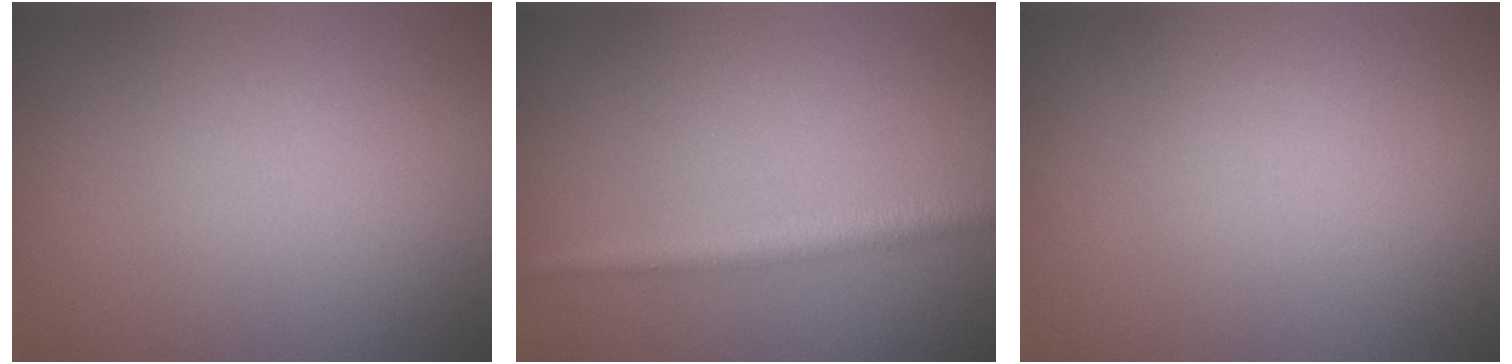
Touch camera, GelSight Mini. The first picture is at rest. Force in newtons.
{"total": 2.7, "press": 2.7, "slide": 0.0}
{"total": 0.0}